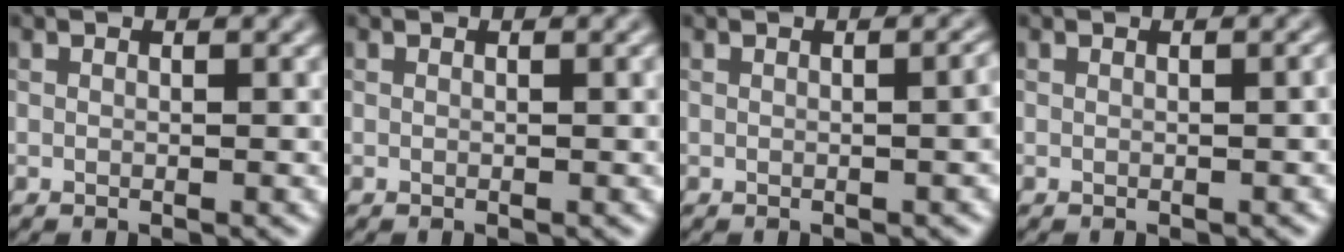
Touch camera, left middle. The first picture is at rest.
{"total": 0.0}
{"total": 2.1, "force": [0.0, 0.8, 1.9], "torque": [-0.015, 0.006, -0.001]}
{"total": 0.8, "force": [-0.1, 0.2, 0.7], "torque": [-0.006, 0.003, 0.000]}